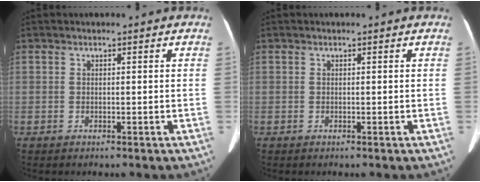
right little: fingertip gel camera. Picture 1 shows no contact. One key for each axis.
{"total": 0.0}